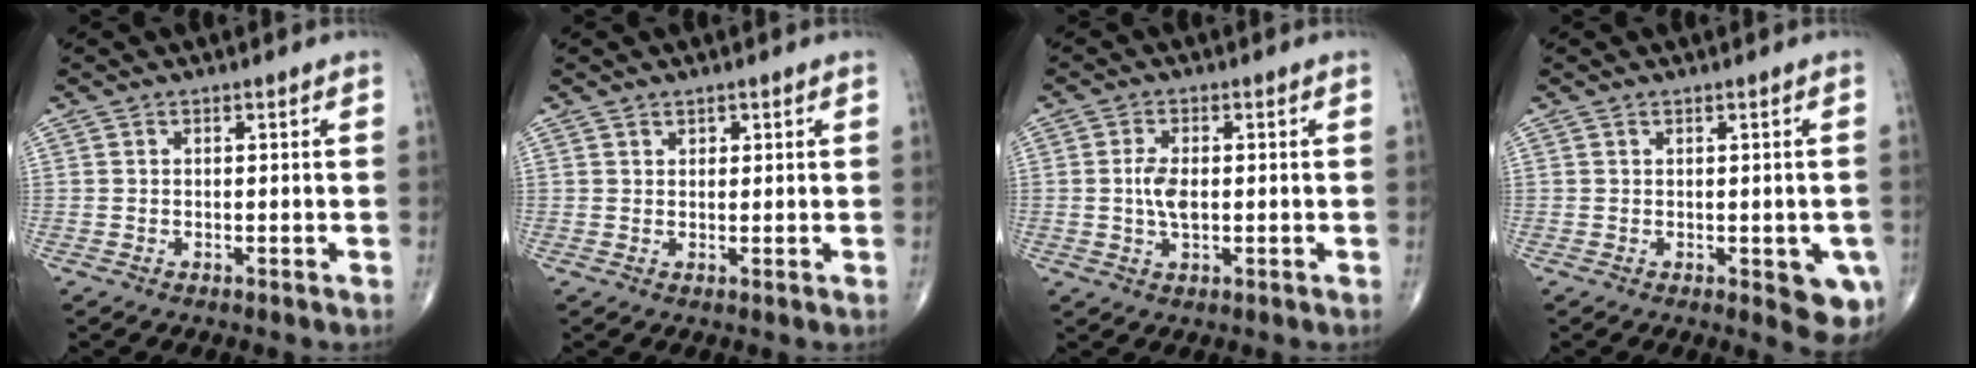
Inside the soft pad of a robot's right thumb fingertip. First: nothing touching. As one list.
[{"total": 1.2, "force": [0.8, 0.8, 0.3], "torque": [0.007, -0.005, 0.010]}, {"total": 4.3, "force": [0.0, 2.1, 3.7], "torque": [-0.074, -0.003, -0.002]}, {"total": 6.0, "force": [-1.5, 2.4, 5.3], "torque": [-0.040, -0.008, -0.012]}]